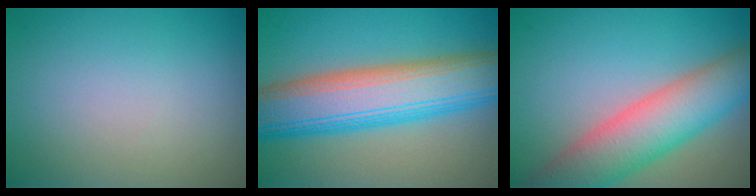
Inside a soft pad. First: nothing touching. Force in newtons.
{"total": 11.0, "press": 11.0, "slide": 0.6}
{"total": 8.7, "press": 8.6, "slide": 0.5}